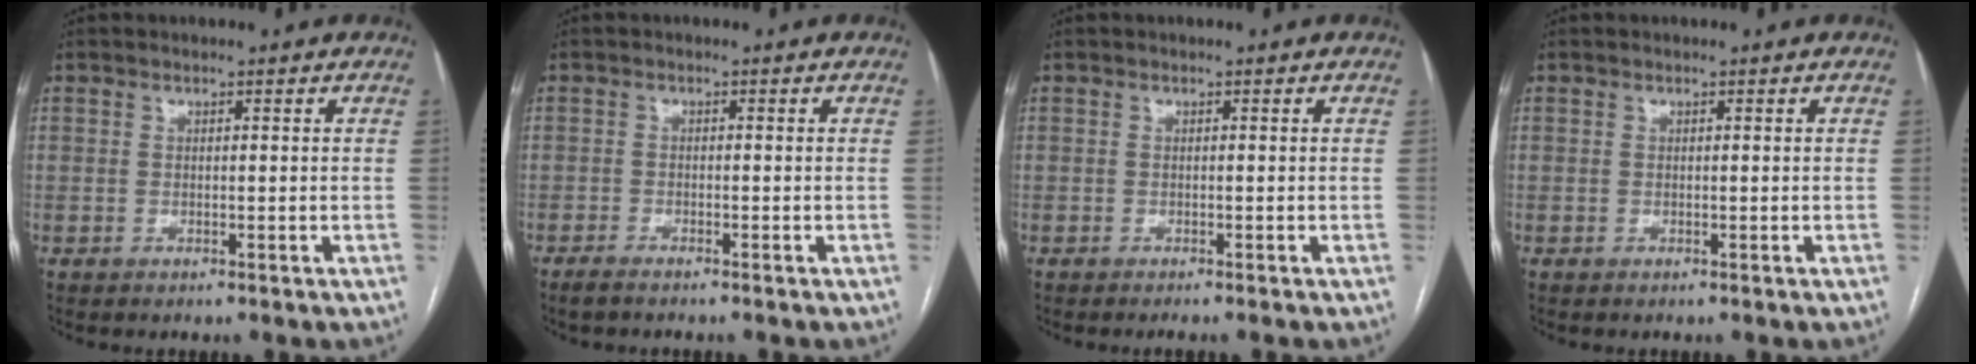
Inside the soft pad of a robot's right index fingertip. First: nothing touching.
{"total": 1.8, "force": [-1.6, 0.2, 0.9], "torque": [-0.019, -0.003, -0.026]}
{"total": 1.5, "force": [-1.3, -0.4, 0.7], "torque": [-0.007, 0.002, -0.018]}
{"total": 0.0}